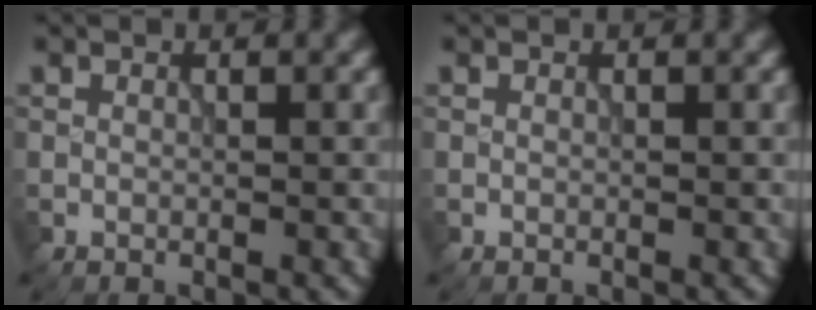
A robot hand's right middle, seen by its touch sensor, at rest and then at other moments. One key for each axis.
{"total": 0.0}